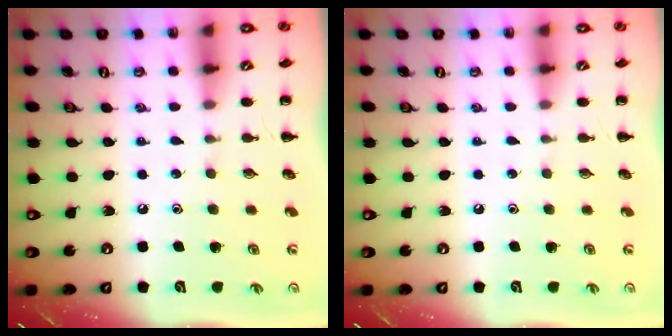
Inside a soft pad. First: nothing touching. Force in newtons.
{"total": 0.0}